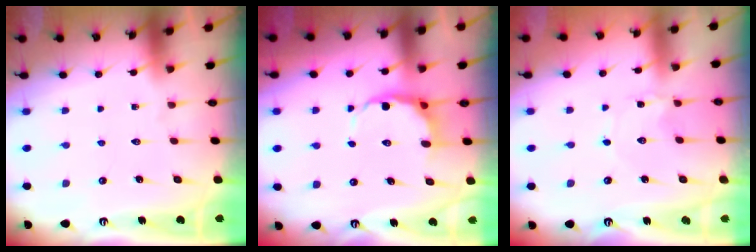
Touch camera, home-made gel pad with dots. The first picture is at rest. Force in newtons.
{"total": 7.1, "press": 7.0, "slide": 1.6}
{"total": 0.0}